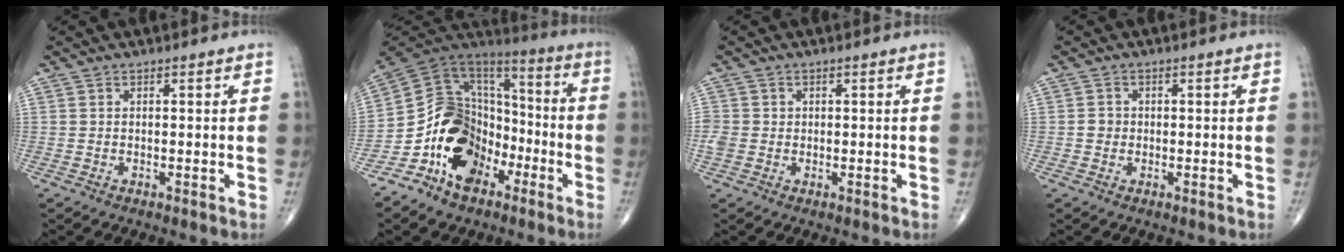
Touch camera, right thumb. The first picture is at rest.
{"total": 17.9, "force": [-8.1, 12.6, 9.8], "torque": [-0.133, 0.090, -0.150]}
{"total": 2.9, "force": [-0.1, 2.6, 1.1], "torque": [-0.017, 0.007, 0.000]}
{"total": 1.7, "force": [-0.2, 1.6, 0.5], "torque": [-0.001, 0.005, -0.005]}